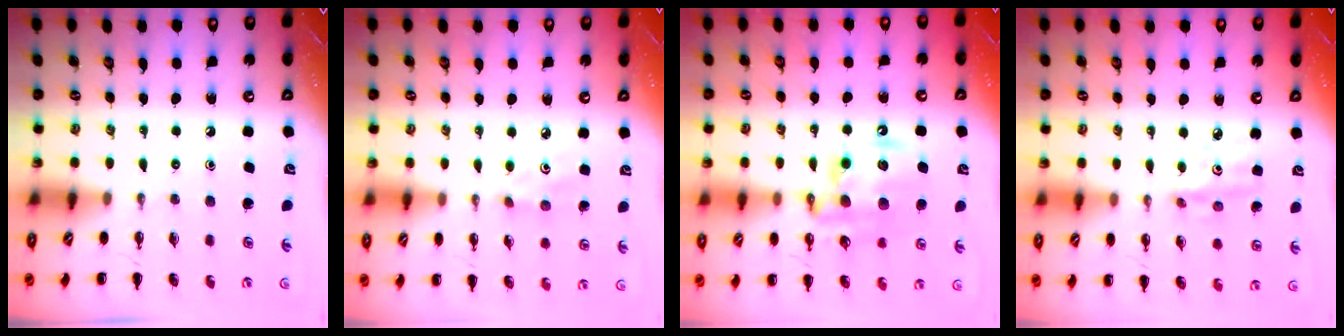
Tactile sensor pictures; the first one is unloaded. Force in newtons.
{"total": 2.7, "press": 2.7, "slide": 0.3}
{"total": 13.3, "press": 13.0, "slide": 2.7}
{"total": 5.2, "press": 5.0, "slide": 1.5}